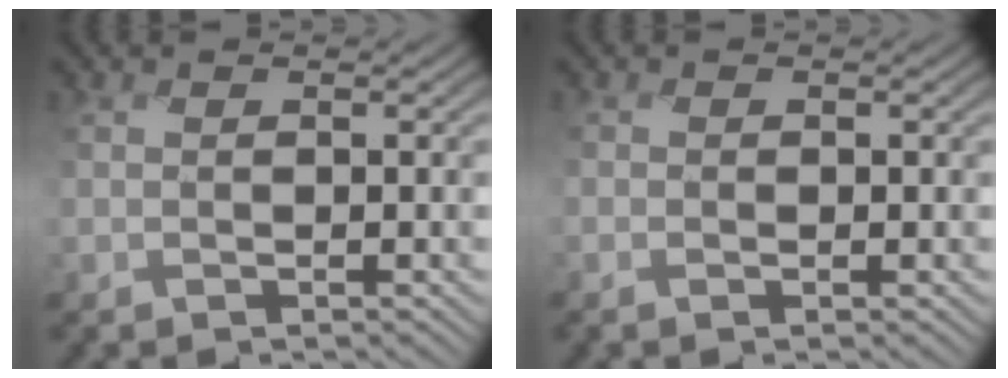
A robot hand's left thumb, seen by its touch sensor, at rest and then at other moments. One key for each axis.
{"total": 0.0}